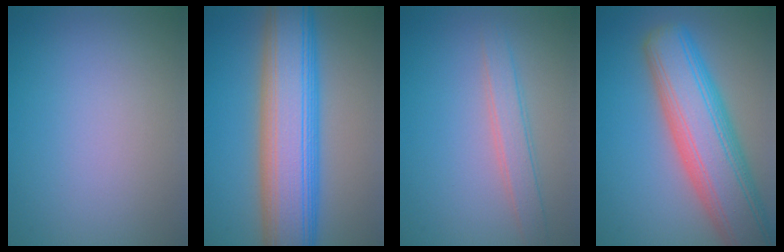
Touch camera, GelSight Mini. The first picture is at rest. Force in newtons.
{"total": 11.8, "press": 11.7, "slide": 0.5}
{"total": 2.5, "press": 2.5, "slide": 0.1}
{"total": 10.8, "press": 10.8, "slide": 0.6}